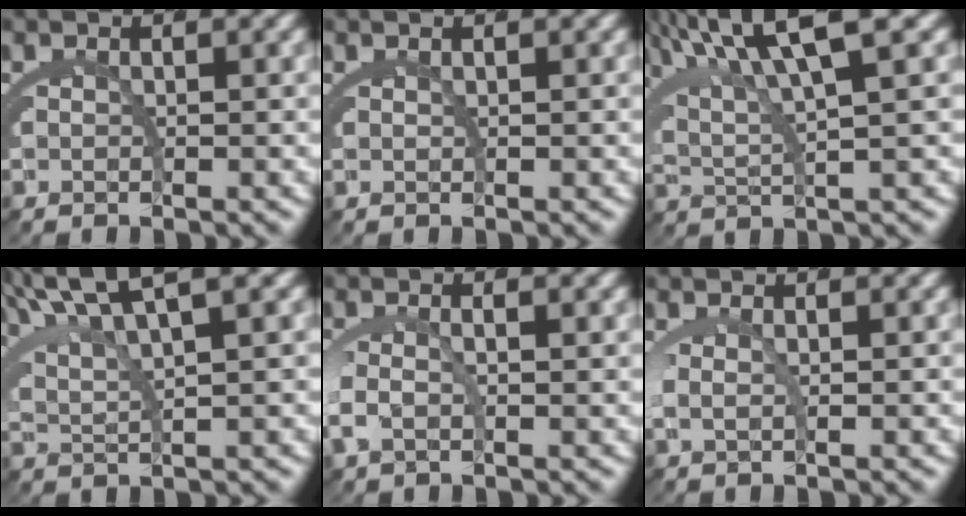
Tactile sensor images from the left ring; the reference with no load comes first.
{"total": 1.0, "force": [0.7, 0.7, 0.2], "torque": [-0.007, 0.011, 0.007]}
{"total": 8.0, "force": [4.9, 2.1, 6.0], "torque": [-0.108, 0.018, 0.081]}
{"total": 6.4, "force": [4.9, 1.3, 3.9], "torque": [-0.074, 0.022, 0.083]}
{"total": 2.4, "force": [-0.1, 1.4, 2.0], "torque": [-0.058, 0.001, 0.002]}
{"total": 1.5, "force": [0.3, 0.7, 1.3], "torque": [-0.045, -0.002, 0.008]}